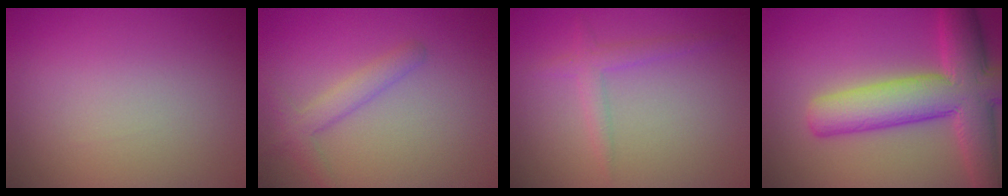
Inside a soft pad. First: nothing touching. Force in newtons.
{"total": 2.2, "press": 2.2, "slide": 0.1}
{"total": 1.9, "press": 1.9, "slide": 0.1}
{"total": 9.5, "press": 9.5, "slide": 0.4}